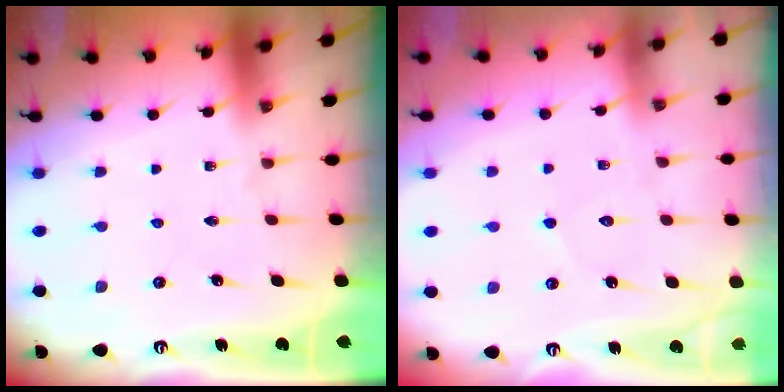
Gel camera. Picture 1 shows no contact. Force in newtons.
{"total": 4.7, "press": 4.7, "slide": 0.5}